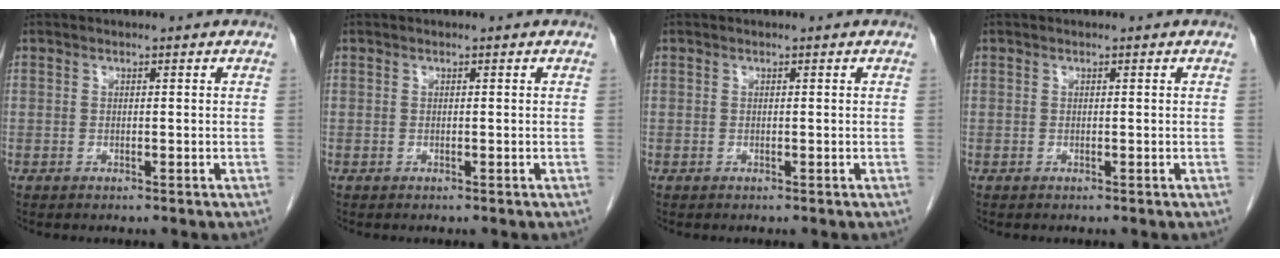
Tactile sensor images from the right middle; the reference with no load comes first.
{"total": 0.0}
{"total": 0.0}
{"total": 0.0}